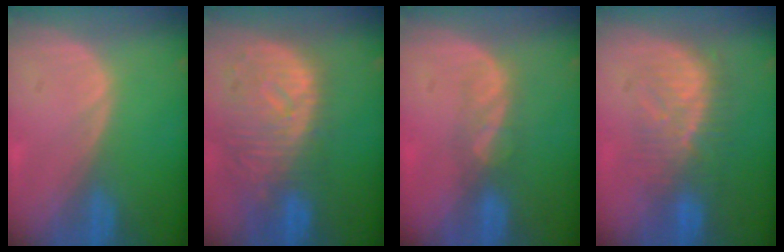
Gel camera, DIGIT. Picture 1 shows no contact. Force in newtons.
{"total": 11.5, "press": 10.0, "slide": 5.7}
{"total": 3.5, "press": 3.1, "slide": 1.6}
{"total": 8.0, "press": 7.8, "slide": 1.6}